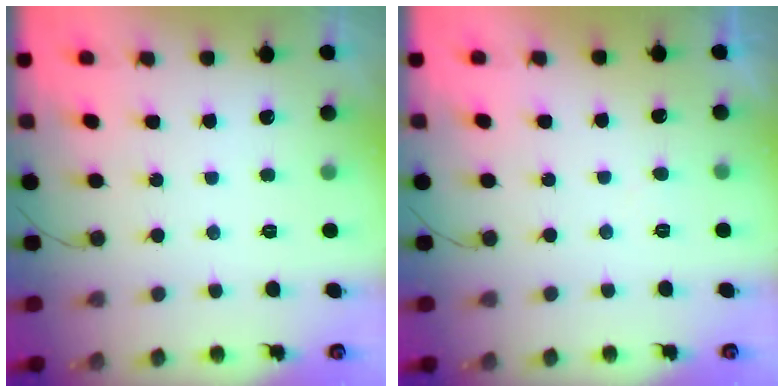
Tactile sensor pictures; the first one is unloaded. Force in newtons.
{"total": 2.3, "press": 2.3, "slide": 0.2}